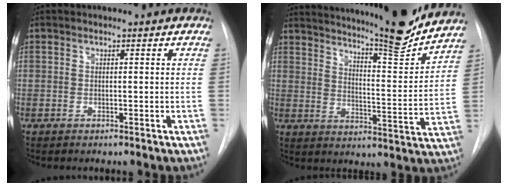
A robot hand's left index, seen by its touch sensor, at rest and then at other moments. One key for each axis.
{"total": 18.8, "fx": 17.2, "fy": 1.0, "fz": 7.5, "tx": -0.120, "ty": -0.063, "tz": 0.227}